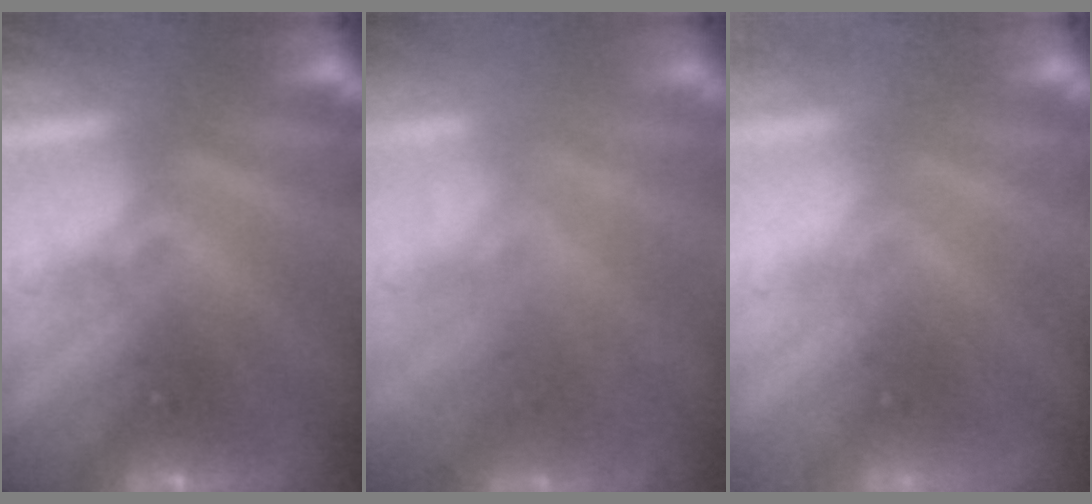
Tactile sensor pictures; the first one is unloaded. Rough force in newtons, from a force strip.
{"total": 1.7}
{"total": 3.0}